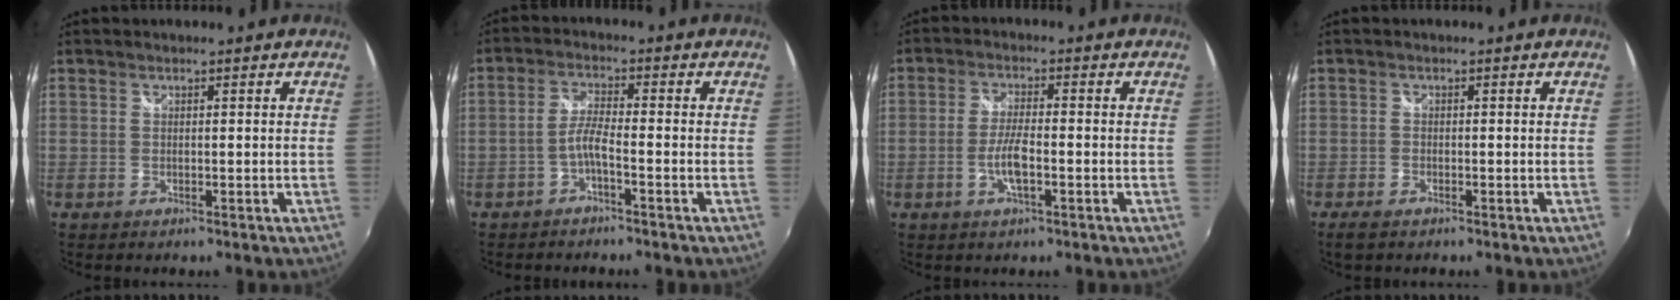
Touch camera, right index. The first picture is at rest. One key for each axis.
{"total": 3.2, "fx": -1.8, "fy": 0.2, "fz": 2.6, "tx": -0.063, "ty": 0.008, "tz": -0.037}
{"total": 5.1, "fx": -1.9, "fy": 0.9, "fz": 4.6, "tx": -0.097, "ty": -0.002, "tz": -0.035}
{"total": 2.7, "fx": -2.0, "fy": 1.1, "fz": 1.5, "tx": -0.035, "ty": -0.010, "tz": -0.037}